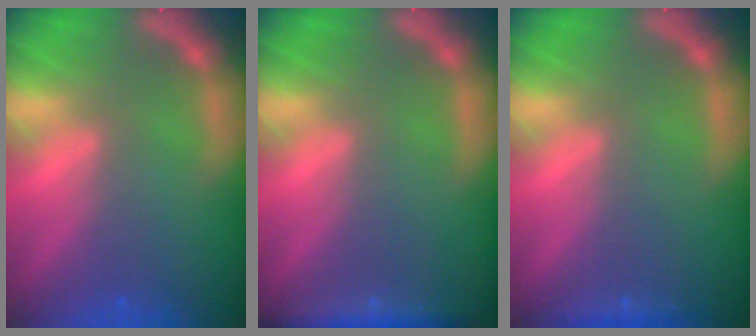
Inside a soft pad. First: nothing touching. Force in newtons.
{"total": 3.0}
{"total": 0.9}